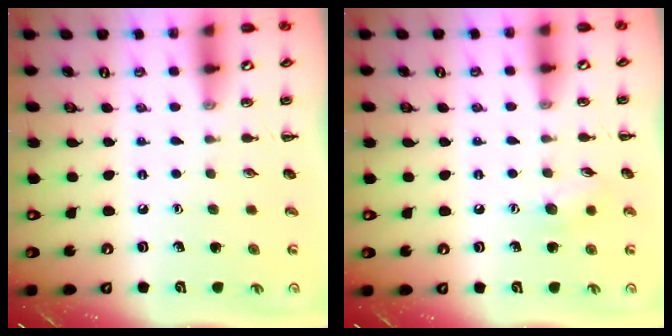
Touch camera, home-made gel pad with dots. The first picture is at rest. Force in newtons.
{"total": 7.0, "press": 6.9, "slide": 1.4}